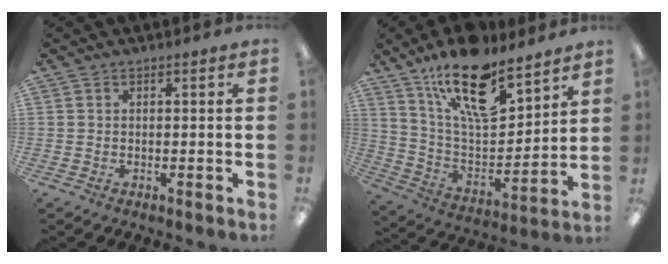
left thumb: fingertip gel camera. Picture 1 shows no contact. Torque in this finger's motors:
{"motor_torque": [1.49, 1.50, 1.44, -1.33, 0.30]}